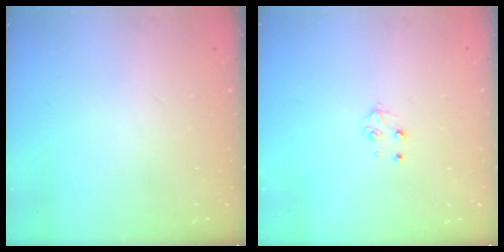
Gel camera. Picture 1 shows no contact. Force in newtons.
{"total": 3.9, "press": 3.8, "slide": 0.5}